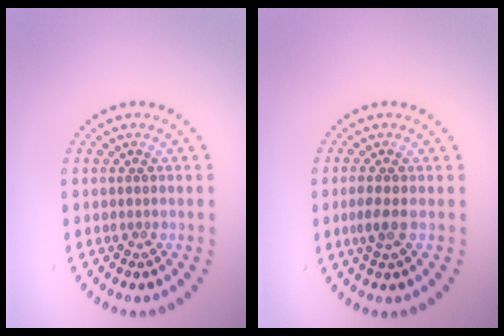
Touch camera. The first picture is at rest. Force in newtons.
{"total": 1.7, "press": 1.5, "slide": 0.8}